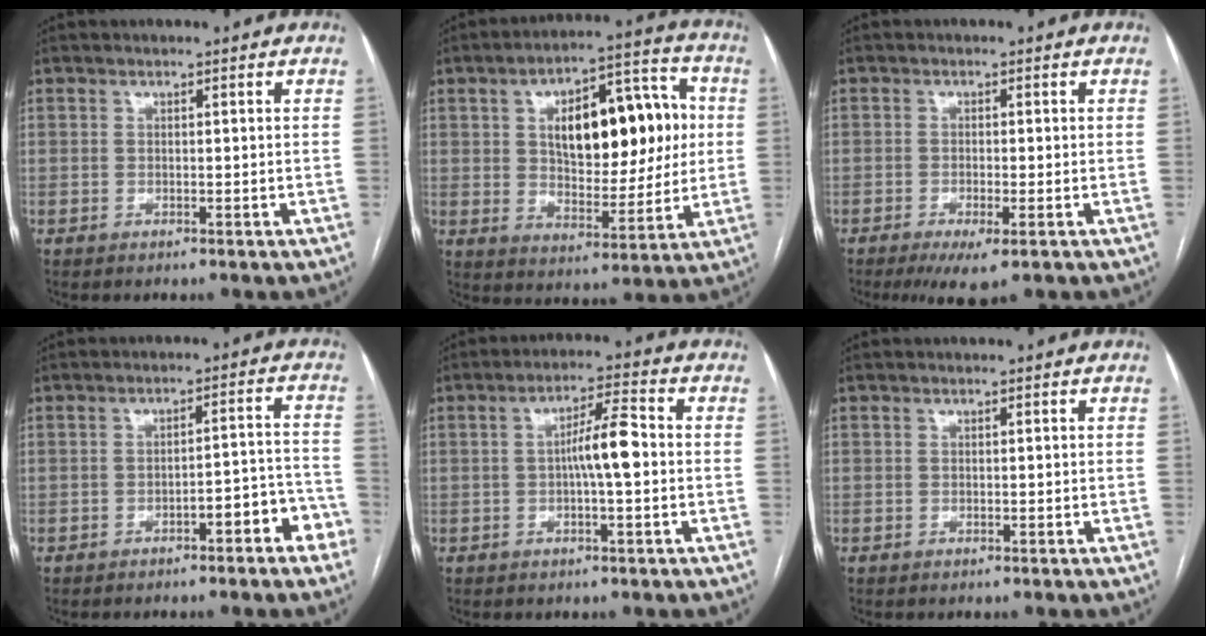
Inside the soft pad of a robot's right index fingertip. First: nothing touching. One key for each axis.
{"total": 18.1, "fx": 3.2, "fy": 8.1, "fz": 15.9, "tx": -0.240, "ty": 0.034, "tz": 0.053}
{"total": 4.7, "fx": -2.6, "fy": 0.8, "fz": 3.9, "tx": -0.067, "ty": -0.012, "tz": -0.039}
{"total": 5.8, "fx": -3.3, "fy": 1.6, "fz": 4.5, "tx": -0.047, "ty": 0.032, "tz": -0.041}
{"total": 6.3, "fx": -0.4, "fy": 0.7, "fz": 6.2, "tx": -0.108, "ty": 0.014, "tz": -0.009}
{"total": 0.0}